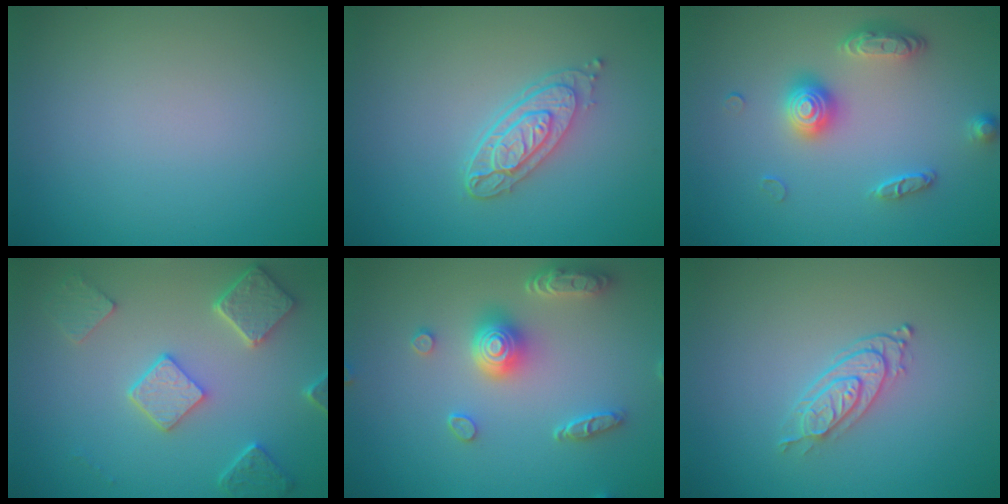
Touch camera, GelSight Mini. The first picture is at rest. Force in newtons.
{"total": 3.8, "press": 3.0, "slide": 2.3}
{"total": 3.3, "press": 2.9, "slide": 1.6}
{"total": 5.0, "press": 3.9, "slide": 3.0}
{"total": 4.9, "press": 4.1, "slide": 2.8}
{"total": 2.7, "press": 2.1, "slide": 1.7}